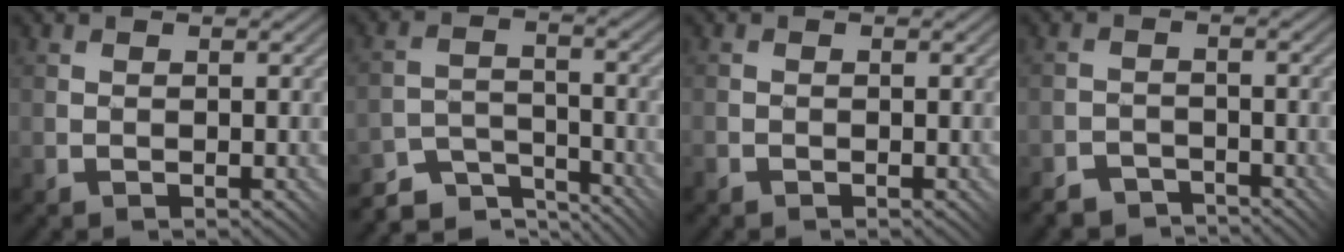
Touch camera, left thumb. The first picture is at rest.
{"total": 6.3, "force": [-5.9, 1.6, 1.6], "torque": [-0.026, 0.003, -0.107]}
{"total": 1.1, "force": [-0.9, 0.5, 0.3], "torque": [-0.009, -0.002, -0.022]}
{"total": 3.0, "force": [-3.0, 0.7, 0.0], "torque": [0.007, 0.005, -0.057]}